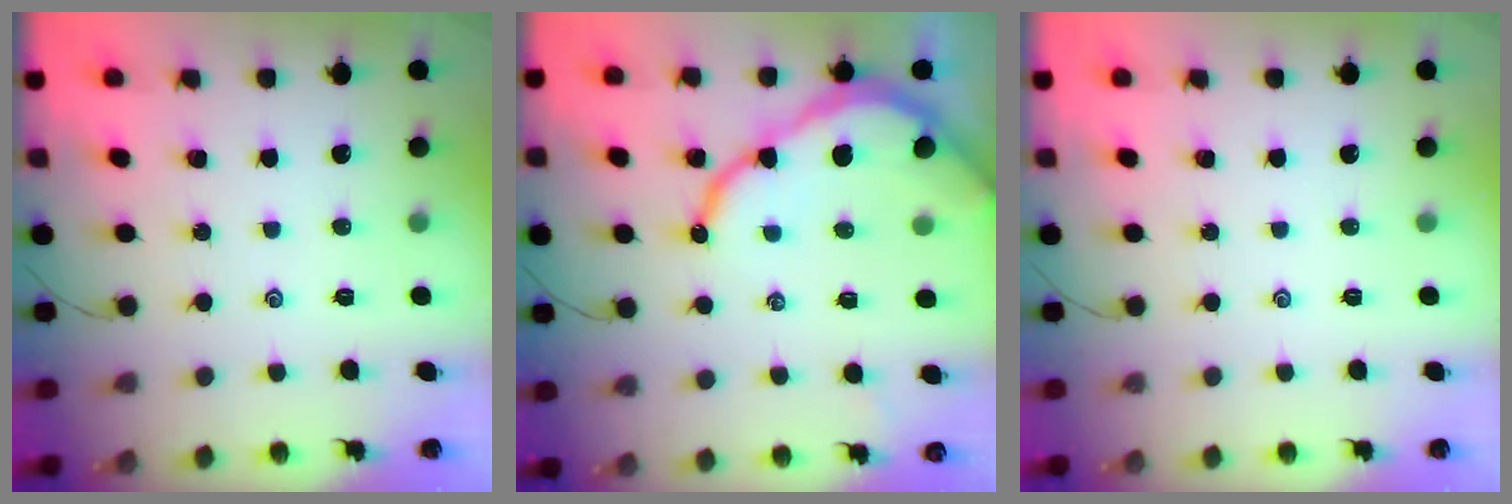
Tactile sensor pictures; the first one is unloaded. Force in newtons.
{"total": 11.4, "press": 11.3, "slide": 1.3}
{"total": 0.0}